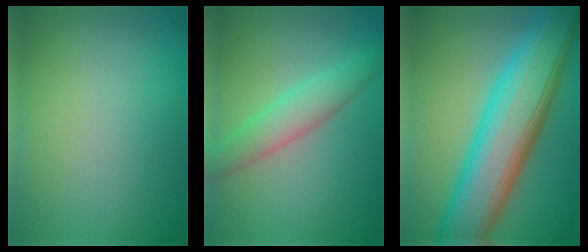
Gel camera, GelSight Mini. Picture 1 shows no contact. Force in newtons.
{"total": 3.4, "press": 3.4, "slide": 0.1}
{"total": 11.2, "press": 11.2, "slide": 0.2}